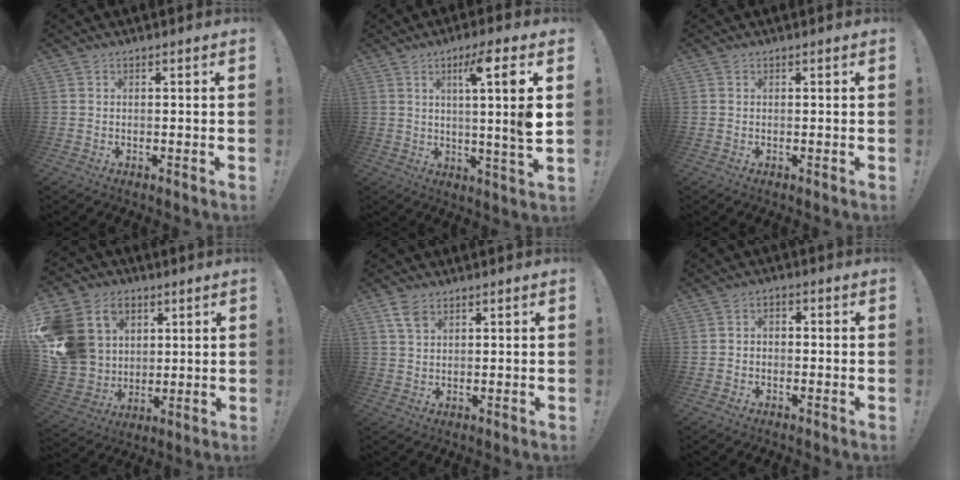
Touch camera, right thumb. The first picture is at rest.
{"total": 11.6, "force": [2.5, -0.7, 11.3], "torque": [-0.166, -0.011, 0.019]}
{"total": 0.0}
{"total": 18.1, "force": [5.3, 15.2, 8.2], "torque": [-0.157, -0.013, 0.122]}
{"total": 4.6, "force": [2.7, 2.4, 2.8], "torque": [-0.042, -0.009, 0.050]}
{"total": 2.6, "force": [-1.8, 1.6, 1.0], "torque": [-0.020, 0.013, -0.031]}